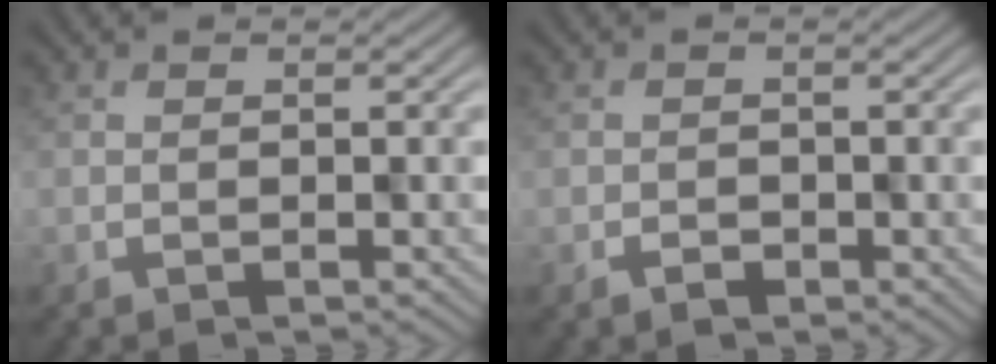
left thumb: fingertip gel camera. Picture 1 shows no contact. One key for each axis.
{"total": 1.4, "fx": -0.7, "fy": 1.0, "fz": 0.6, "tx": -0.008, "ty": 0.000, "tz": -0.013}